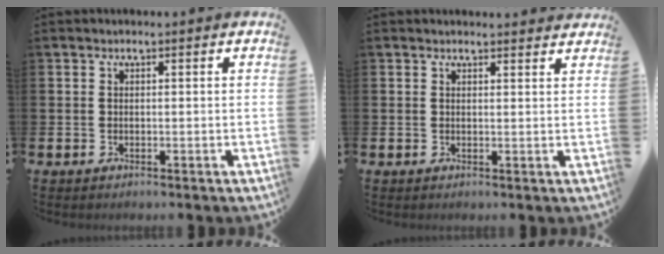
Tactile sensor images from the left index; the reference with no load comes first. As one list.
[{"total": 1.5, "force": [1.5, 0.1, 0.0], "torque": [0.010, -0.009, 0.025]}]